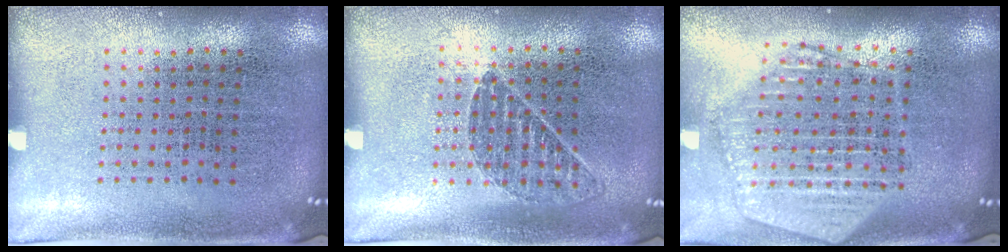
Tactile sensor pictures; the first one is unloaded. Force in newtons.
{"total": 0.8, "press": 0.8, "slide": 0.1}
{"total": 2.4, "press": 2.0, "slide": 1.2}